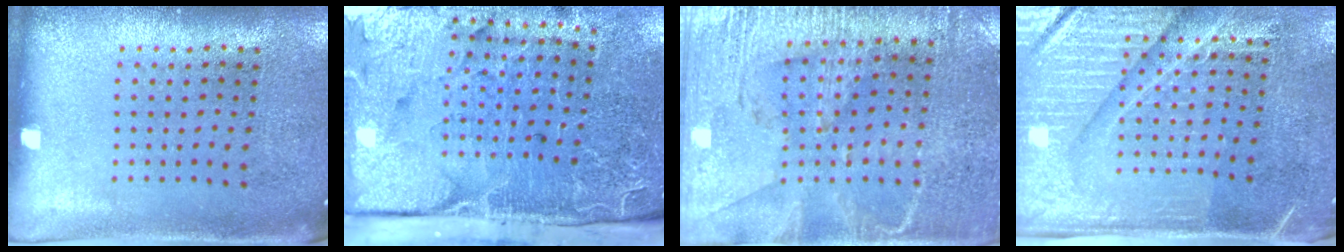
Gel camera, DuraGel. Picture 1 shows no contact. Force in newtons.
{"total": 5.0, "press": 4.0, "slide": 3.1}
{"total": 3.3, "press": 2.8, "slide": 1.7}
{"total": 4.4, "press": 4.0, "slide": 2.0}